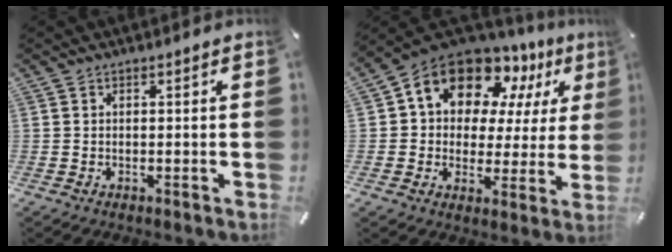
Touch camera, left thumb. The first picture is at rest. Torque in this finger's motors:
{"motor_torque": [2.03, 2.01, 2.04, -0.73, 0.35]}